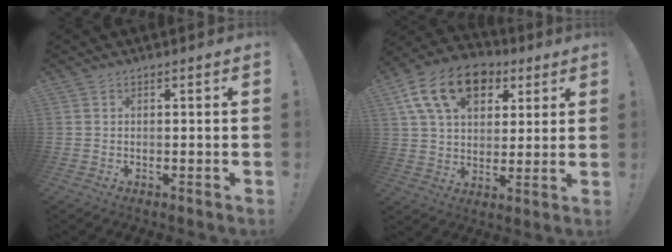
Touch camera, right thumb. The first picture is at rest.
{"total": 17.8, "force": [7.9, 11.9, 10.6], "torque": [-0.174, -0.025, 0.147]}